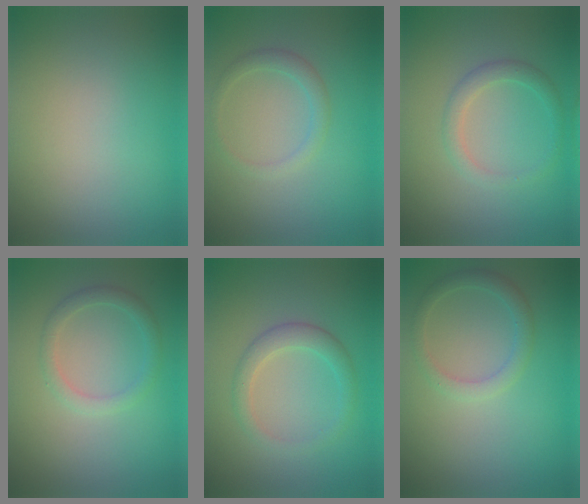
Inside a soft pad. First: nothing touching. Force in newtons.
{"total": 1.7, "press": 1.7, "slide": 0.1}
{"total": 2.0, "press": 2.0, "slide": 0.0}
{"total": 1.9, "press": 1.9, "slide": 0.0}
{"total": 2.5, "press": 2.5, "slide": 0.2}
{"total": 2.1, "press": 2.1, "slide": 0.1}